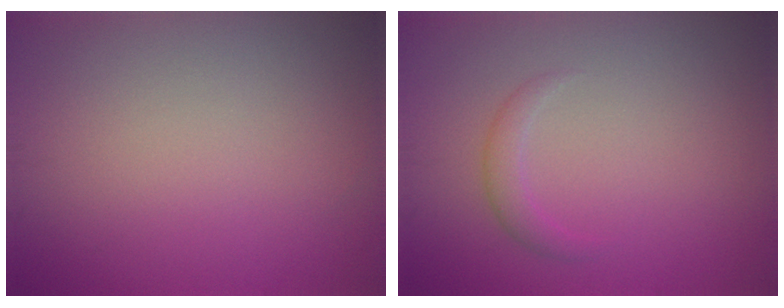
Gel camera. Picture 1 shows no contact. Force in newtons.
{"total": 1.4, "press": 1.4, "slide": 0.1}